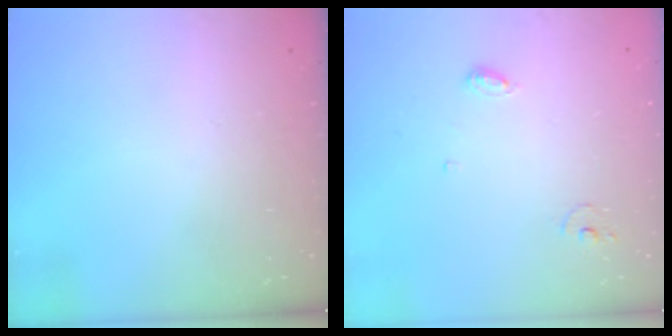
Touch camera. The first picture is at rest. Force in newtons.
{"total": 4.7, "press": 4.7, "slide": 0.5}